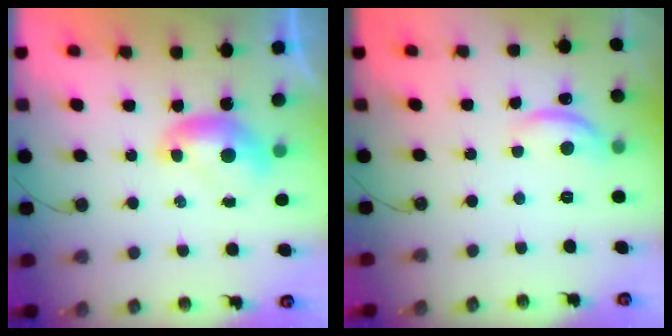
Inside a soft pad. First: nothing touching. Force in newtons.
{"total": 5.8, "press": 5.8, "slide": 0.6}